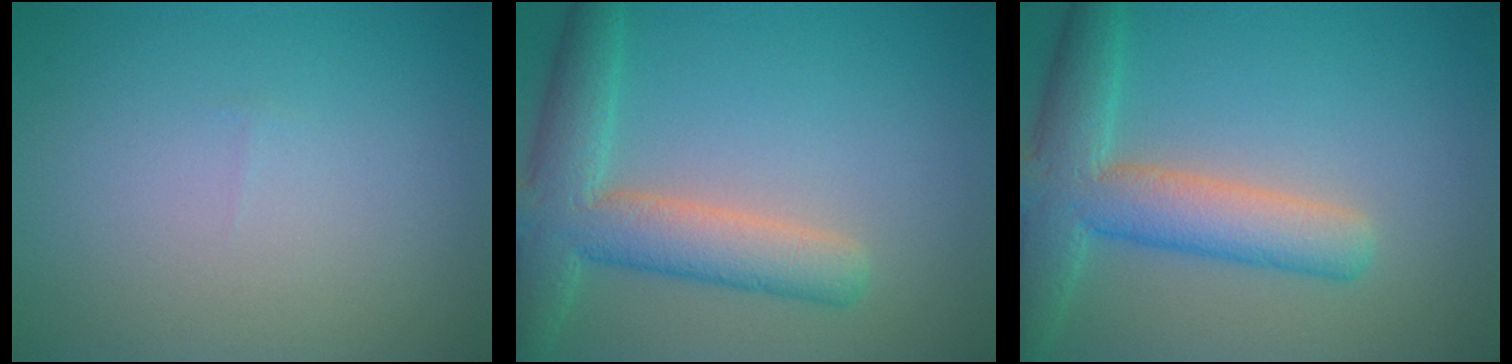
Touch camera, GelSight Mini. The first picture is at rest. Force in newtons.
{"total": 6.5, "press": 6.5, "slide": 0.3}
{"total": 6.7, "press": 6.7, "slide": 0.4}